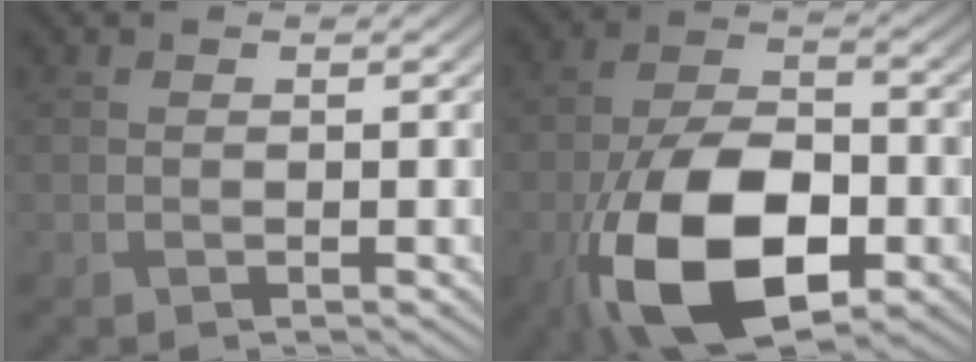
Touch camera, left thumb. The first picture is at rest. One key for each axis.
{"total": 15.3, "fx": -6.6, "fy": 7.7, "fz": 11.4, "tx": -0.231, "ty": -0.020, "tz": -0.132}